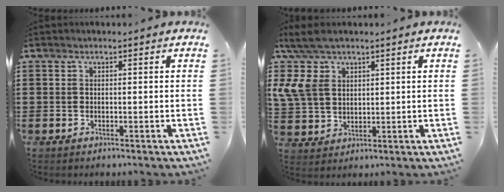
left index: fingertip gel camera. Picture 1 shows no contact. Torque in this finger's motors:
{"motor_torque": [2.00, -0.14, 0.86, 0.21]}